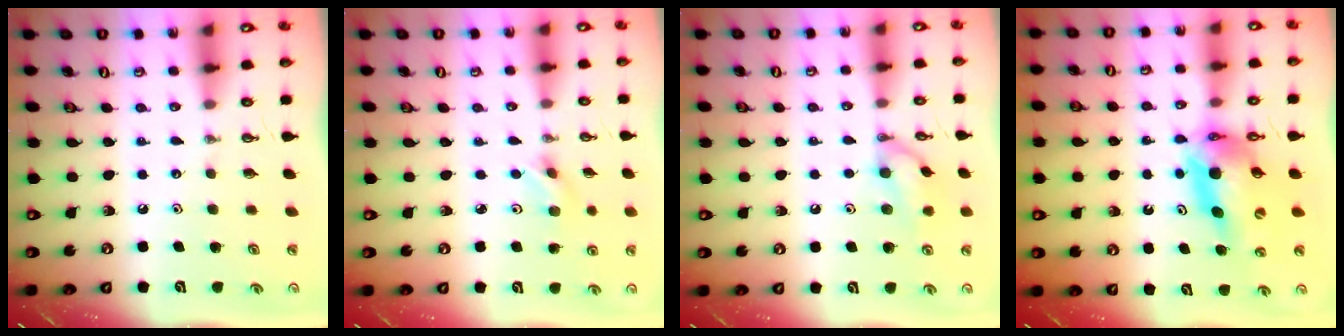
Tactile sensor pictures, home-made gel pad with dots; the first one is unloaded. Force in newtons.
{"total": 3.5, "press": 3.4, "slide": 0.8}
{"total": 10.7, "press": 10.7, "slide": 0.3}
{"total": 12.3, "press": 12.2, "slide": 1.0}